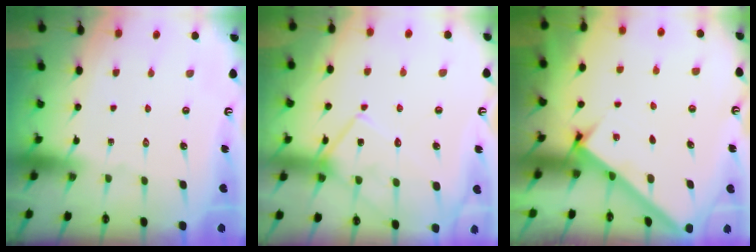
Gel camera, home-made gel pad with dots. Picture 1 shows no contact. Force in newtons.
{"total": 14.5, "press": 14.5, "slide": 1.0}
{"total": 2.7, "press": 2.6, "slide": 0.3}